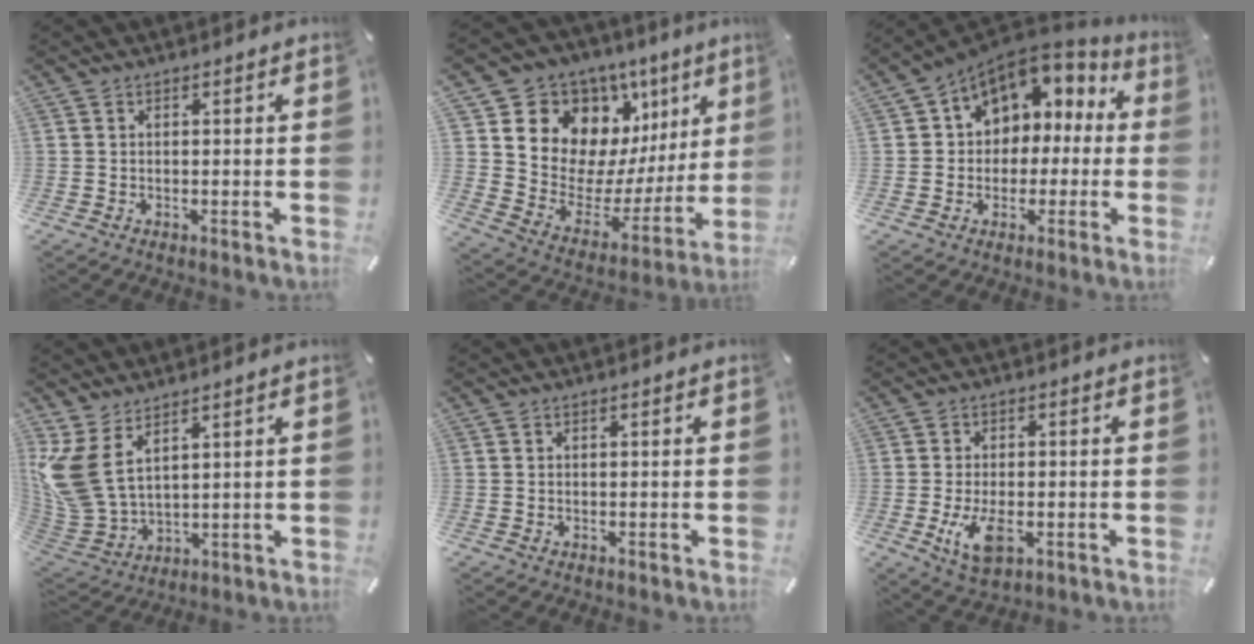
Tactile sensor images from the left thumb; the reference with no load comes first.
{"total": 11.6, "force": [7.1, 8.9, 2.4], "torque": [-0.035, -0.095, 0.135]}
{"total": 8.9, "force": [3.3, 7.8, 2.6], "torque": [-0.051, -0.022, 0.068]}
{"total": 13.6, "force": [6.2, 8.1, 9.1], "torque": [-0.226, -0.035, 0.118]}
{"total": 0.0}
{"total": 7.5, "force": [-1.9, 4.1, 5.9], "torque": [-0.126, -0.007, -0.036]}